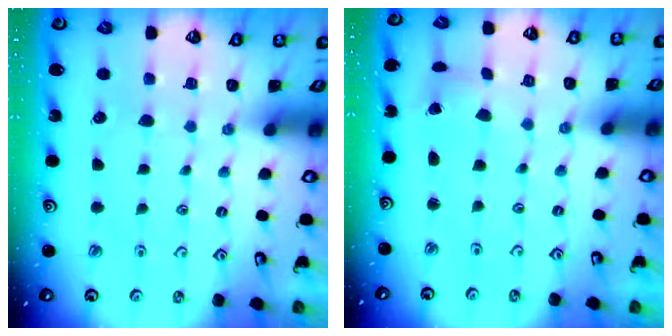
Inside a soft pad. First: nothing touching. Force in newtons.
{"total": 2.6, "press": 2.6, "slide": 0.1}